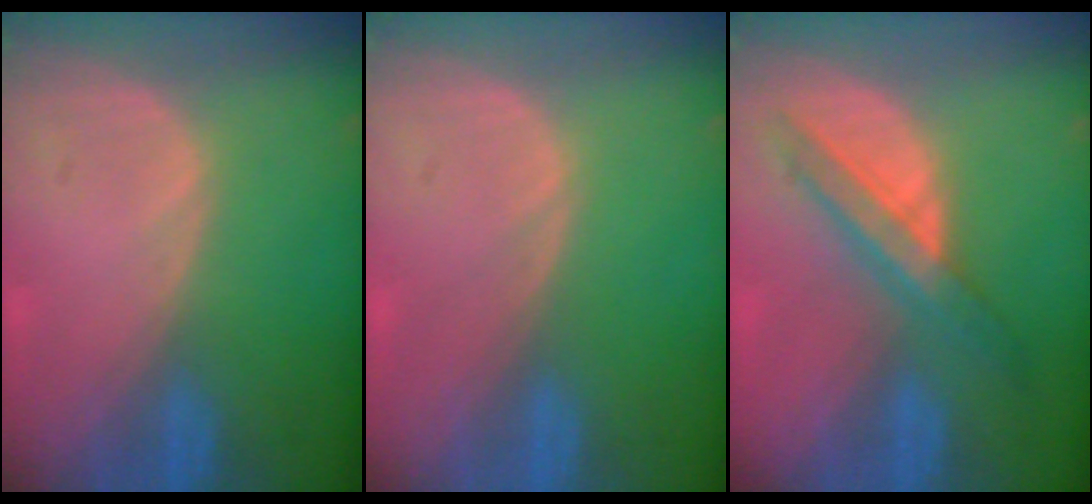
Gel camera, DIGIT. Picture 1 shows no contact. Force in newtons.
{"total": 0.0}
{"total": 5.9, "press": 5.9, "slide": 0.4}